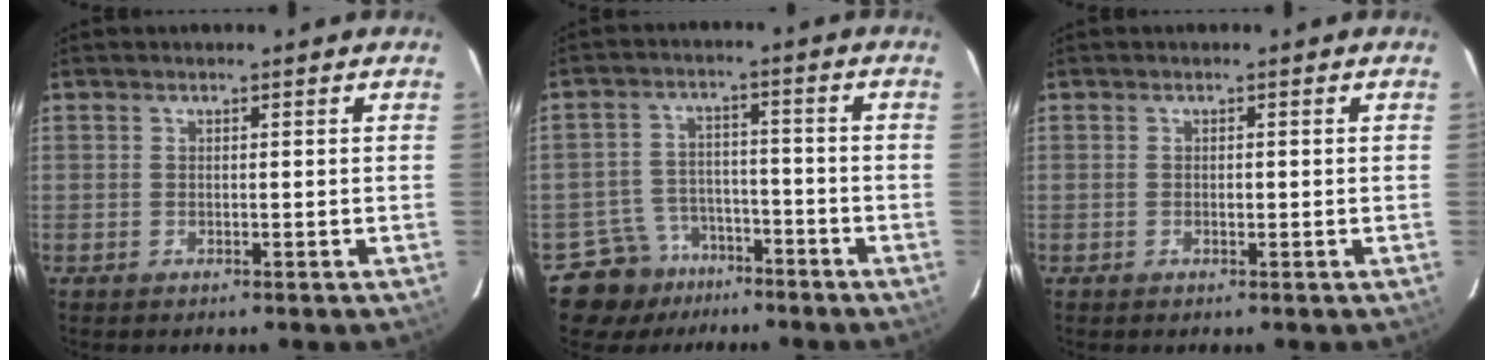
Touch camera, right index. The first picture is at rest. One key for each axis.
{"total": 8.1, "fx": -5.6, "fy": 5.9, "fz": 0.0, "tx": 0.001, "ty": 0.033, "tz": -0.087}
{"total": 0.6, "fx": -0.1, "fy": 0.3, "fz": 0.5, "tx": -0.009, "ty": 0.000, "tz": -0.003}